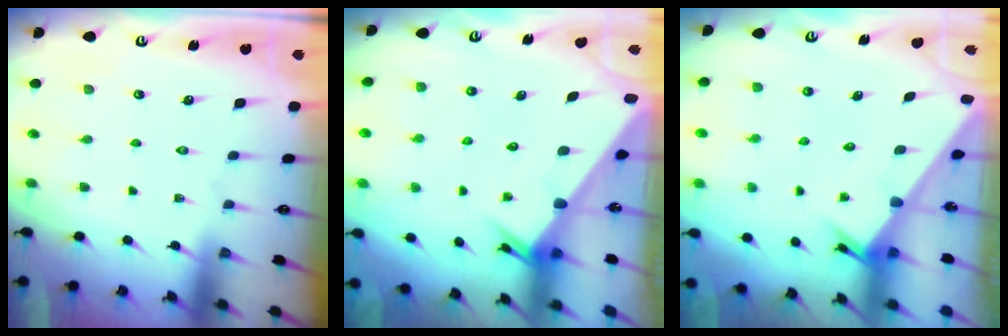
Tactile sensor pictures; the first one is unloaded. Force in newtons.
{"total": 2.0, "press": 2.0, "slide": 0.1}
{"total": 2.4, "press": 2.4, "slide": 0.1}